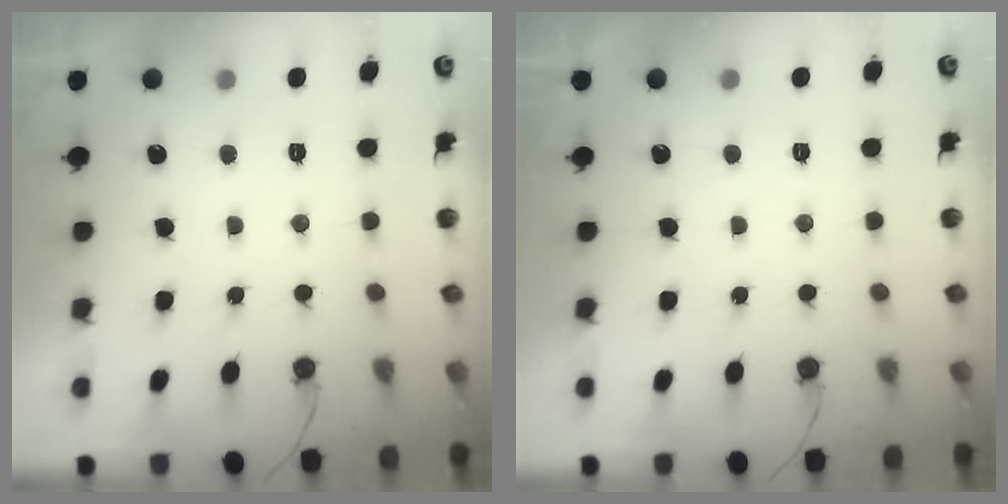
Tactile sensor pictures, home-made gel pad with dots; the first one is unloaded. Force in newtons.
{"total": 1.9, "press": 1.9, "slide": 0.0}